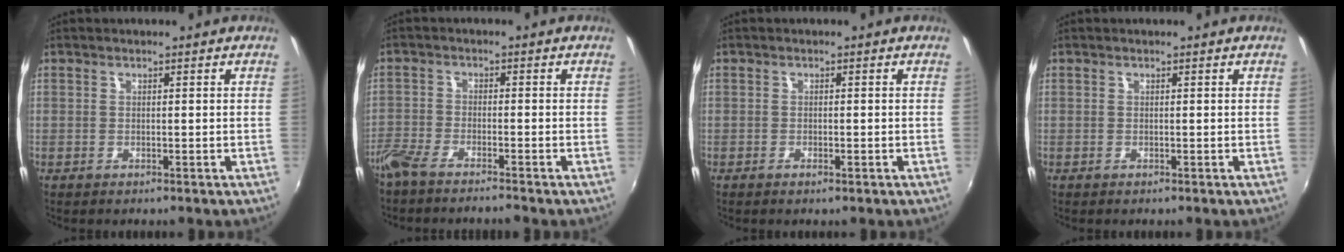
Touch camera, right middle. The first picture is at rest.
{"total": 5.3, "force": [-4.7, 0.6, 2.3], "torque": [-0.066, -0.013, -0.094]}
{"total": 1.0, "force": [-0.6, 0.3, 0.7], "torque": [-0.012, -0.001, -0.011]}
{"total": 0.0}